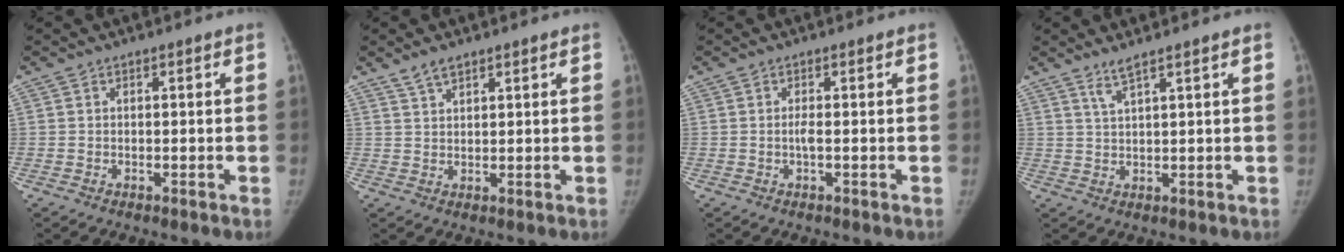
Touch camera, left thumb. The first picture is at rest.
{"total": 3.1, "force": [2.5, 1.1, 1.5], "torque": [-0.025, -0.008, 0.049]}
{"total": 1.1, "force": [-0.2, 0.0, 1.1], "torque": [-0.029, -0.002, -0.003]}
{"total": 3.0, "force": [2.3, -0.1, 1.9], "torque": [-0.043, -0.017, 0.050]}